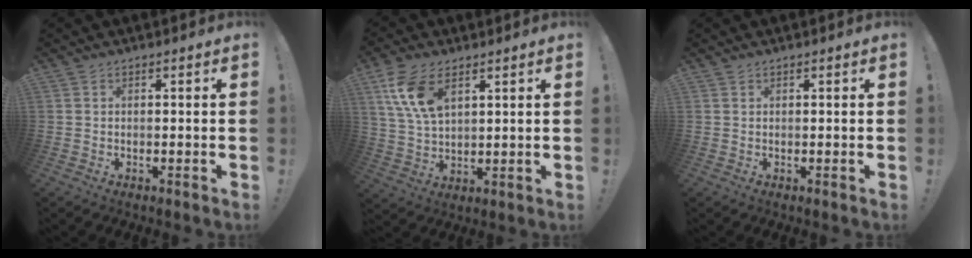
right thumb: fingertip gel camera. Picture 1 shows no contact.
{"total": 11.8, "force": [6.0, 6.3, 7.9], "torque": [-0.158, -0.014, 0.113]}
{"total": 0.5, "force": [0.5, 0.2, 0.1], "torque": [0.005, -0.004, 0.008]}